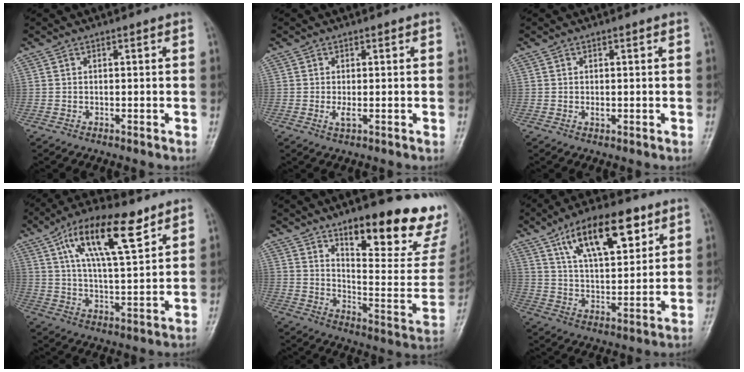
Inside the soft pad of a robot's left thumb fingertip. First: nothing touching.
{"total": 1.6, "force": [-0.1, 0.6, 1.5], "torque": [-0.032, -0.006, -0.001]}
{"total": 1.0, "force": [0.1, 0.7, 0.8], "torque": [-0.010, -0.002, 0.002]}
{"total": 15.7, "force": [8.1, 5.3, 12.3], "torque": [-0.191, -0.020, 0.142]}
{"total": 24.3, "force": [16.3, 7.4, 16.5], "torque": [-0.169, -0.103, 0.228]}
{"total": 16.5, "force": [8.8, 6.9, 12.1], "torque": [-0.167, -0.031, 0.151]}